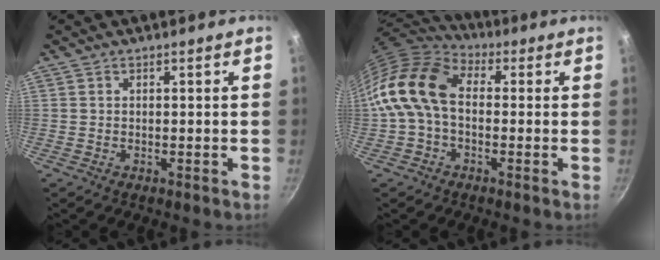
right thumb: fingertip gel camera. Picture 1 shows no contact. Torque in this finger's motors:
{"motor_torque": [0.25, 1.14, 0.86, -0.80, 0.23]}